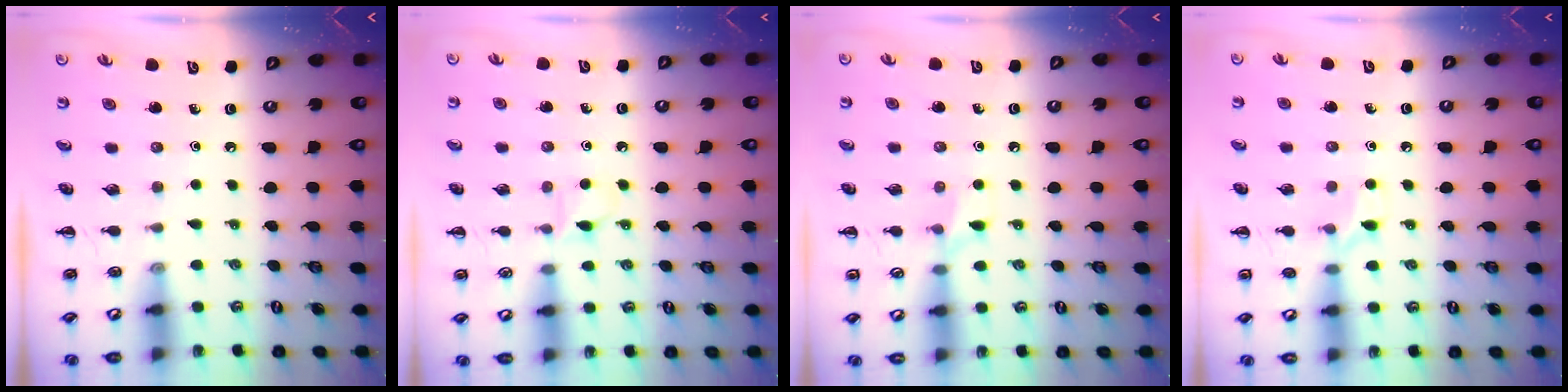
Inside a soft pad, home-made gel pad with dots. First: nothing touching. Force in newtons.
{"total": 3.7, "press": 3.5, "slide": 1.2}
{"total": 5.9, "press": 5.7, "slide": 1.6}
{"total": 5.8, "press": 5.5, "slide": 1.8}